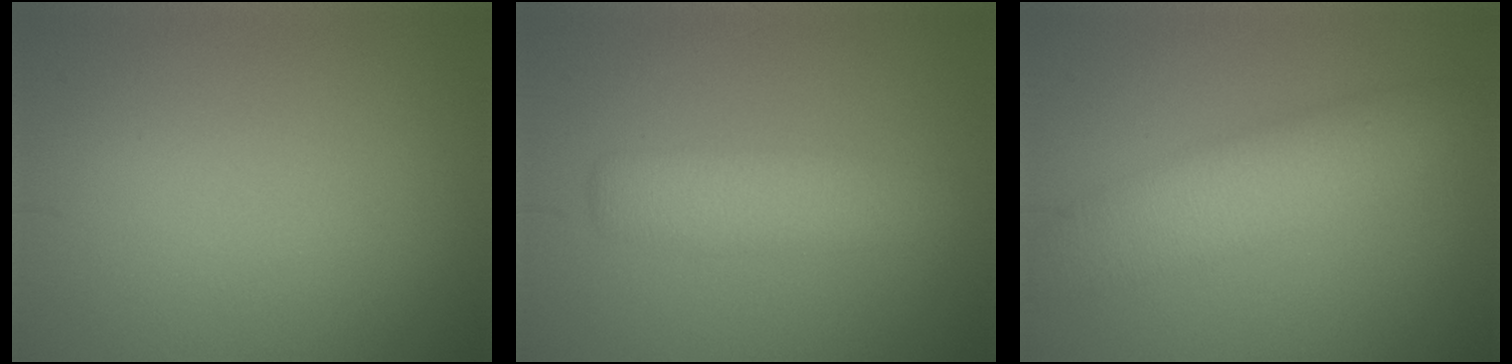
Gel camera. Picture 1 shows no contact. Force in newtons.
{"total": 3.7, "press": 3.7, "slide": 0.1}
{"total": 4.9, "press": 4.9, "slide": 0.1}